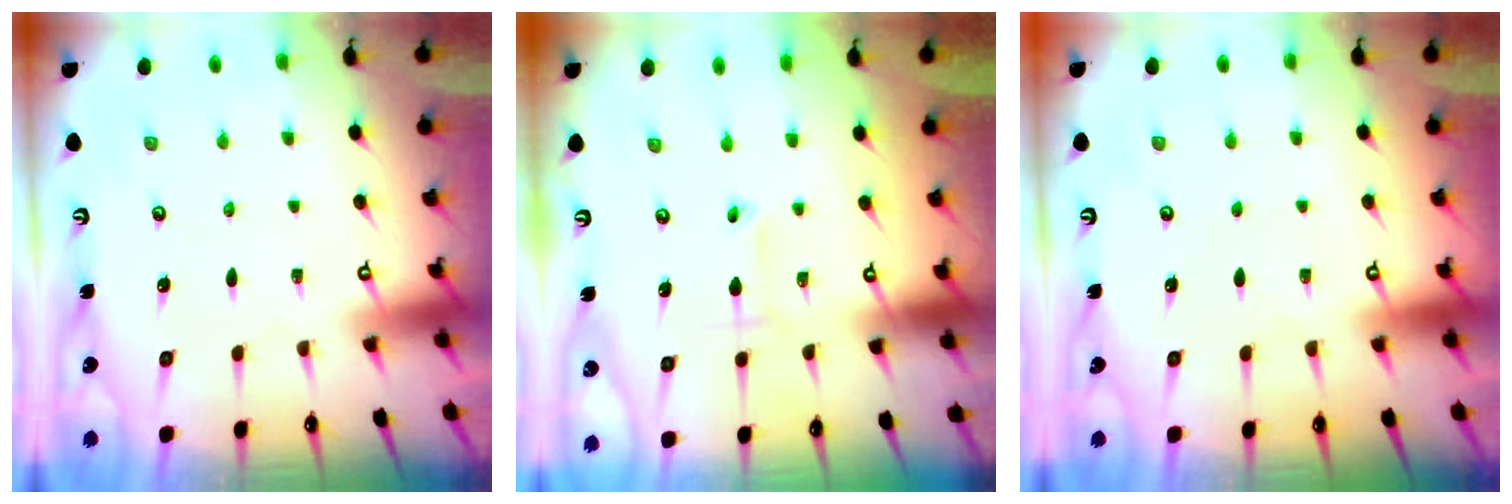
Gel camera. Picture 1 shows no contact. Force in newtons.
{"total": 2.4, "press": 2.4, "slide": 0.2}
{"total": 0.0}